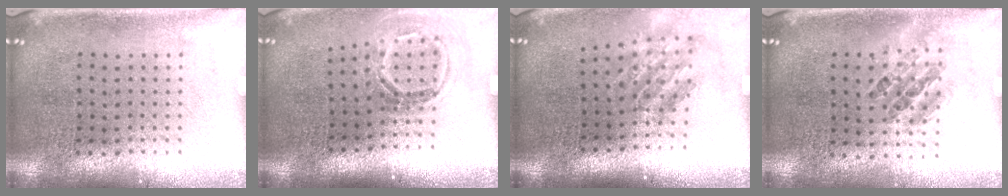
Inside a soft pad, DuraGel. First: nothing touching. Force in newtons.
{"total": 1.7, "press": 1.1, "slide": 1.3}
{"total": 1.8, "press": 1.2, "slide": 1.3}
{"total": 0.9, "press": 0.8, "slide": 0.5}